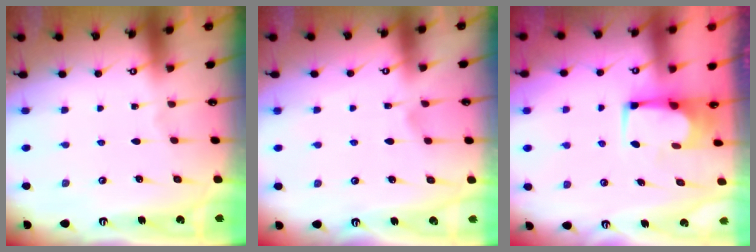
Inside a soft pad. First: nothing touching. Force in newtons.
{"total": 3.1, "press": 3.1, "slide": 0.3}
{"total": 2.4, "press": 2.4, "slide": 0.2}